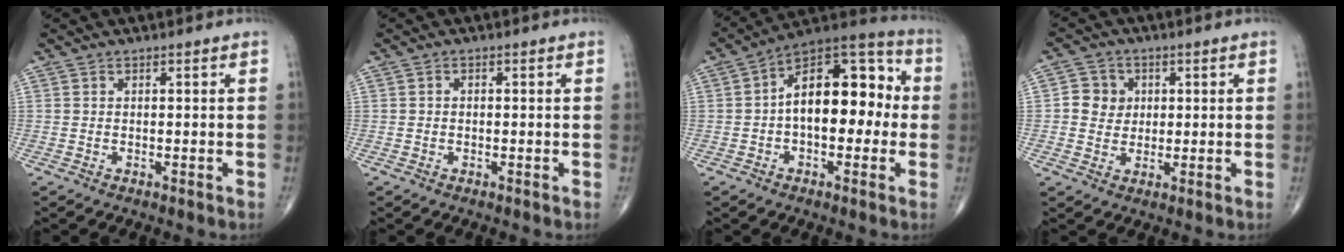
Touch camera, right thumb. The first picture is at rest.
{"total": 0.6, "force": [-0.2, 0.5, 0.3], "torque": [0.001, 0.003, -0.008]}
{"total": 17.1, "force": [0.1, 9.6, 14.2], "torque": [-0.184, 0.048, -0.013]}
{"total": 5.4, "force": [0.8, 5.1, 1.8], "torque": [-0.001, 0.004, 0.008]}